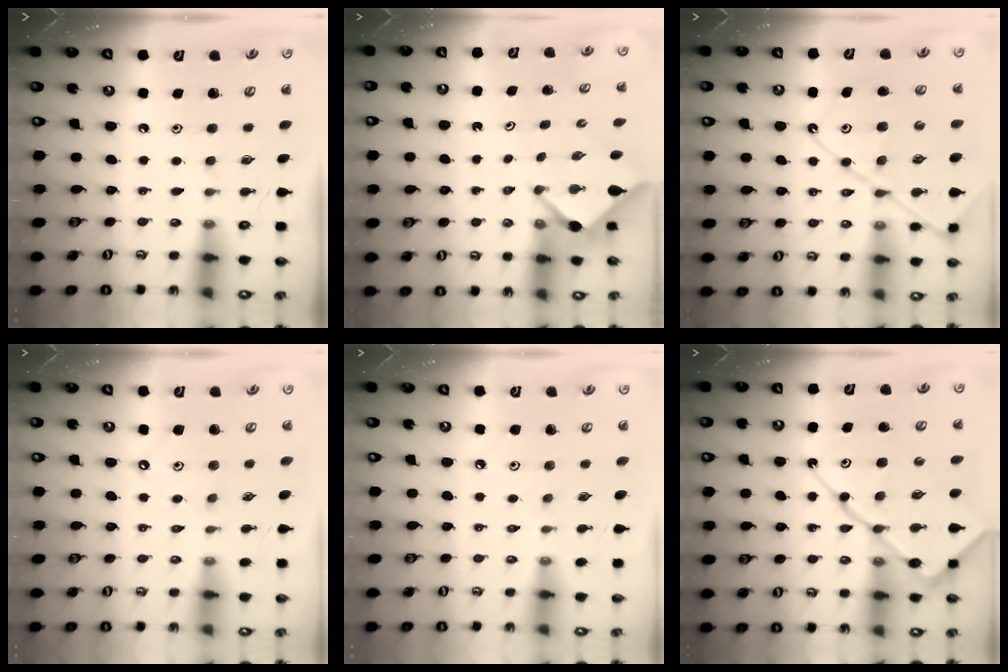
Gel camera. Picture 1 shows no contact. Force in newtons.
{"total": 2.6, "press": 2.6, "slide": 0.1}
{"total": 12.8, "press": 12.8, "slide": 1.6}
{"total": 2.6, "press": 2.6, "slide": 0.4}
{"total": 2.1, "press": 2.1, "slide": 0.4}
{"total": 16.5, "press": 16.4, "slide": 1.7}